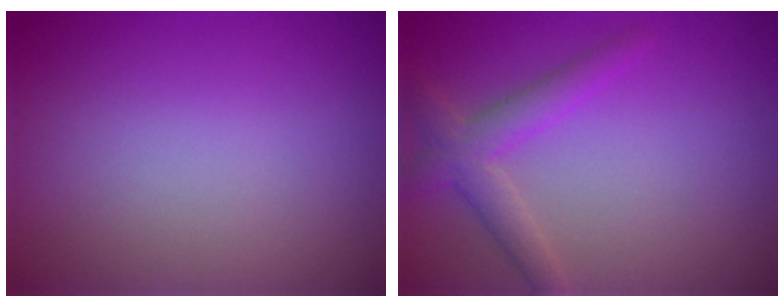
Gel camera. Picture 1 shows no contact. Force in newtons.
{"total": 3.1, "press": 3.1, "slide": 0.3}